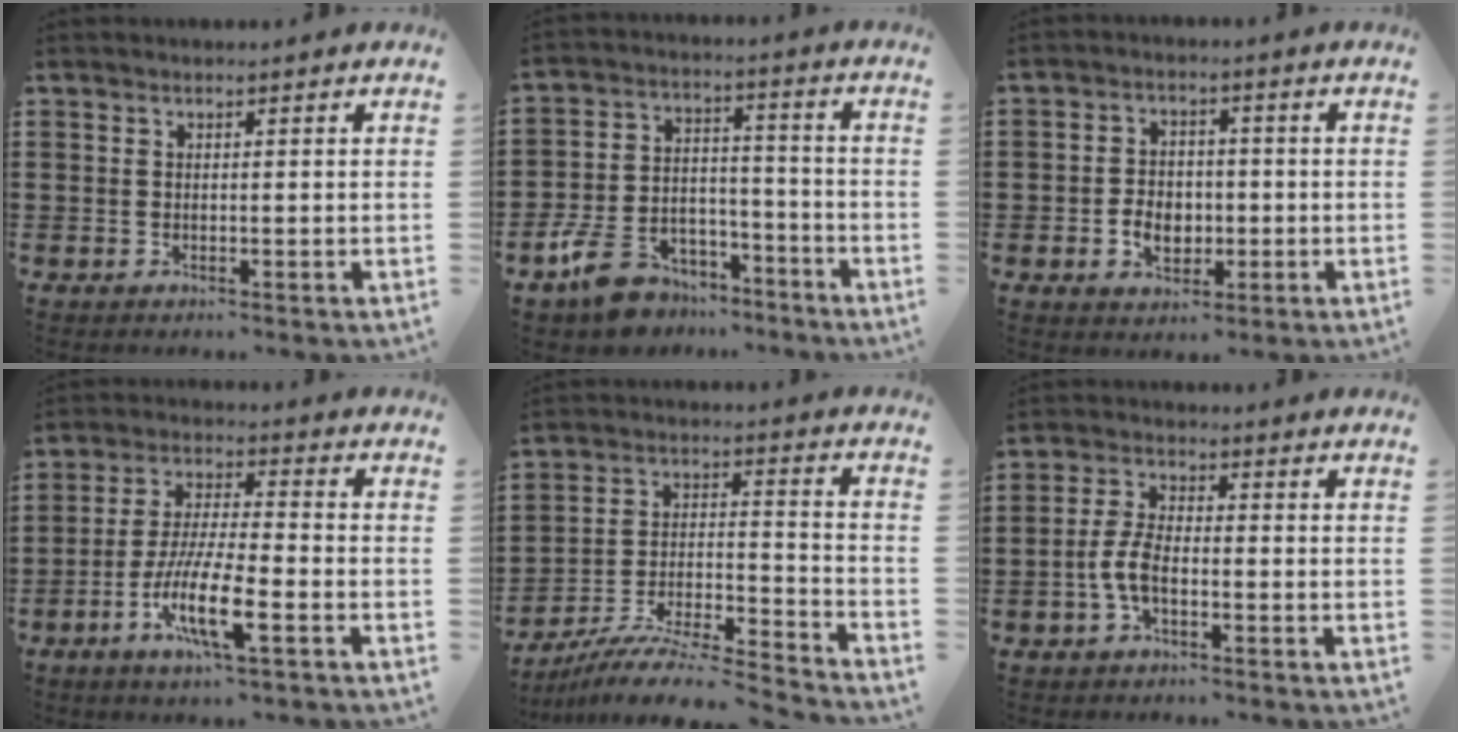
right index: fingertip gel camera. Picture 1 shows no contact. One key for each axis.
{"total": 8.4, "fx": -6.9, "fy": 3.9, "fz": 2.9, "tx": -0.076, "ty": 0.026, "tz": -0.135}
{"total": 4.5, "fx": -1.1, "fy": 3.5, "fz": 2.7, "tx": -0.048, "ty": 0.003, "tz": -0.024}
{"total": 10.4, "fx": -4.8, "fy": 2.1, "fz": 9.0, "tx": -0.198, "ty": -0.013, "tz": -0.096}
{"total": 8.4, "fx": -7.8, "fy": 0.2, "fz": 3.1, "tx": -0.056, "ty": -0.004, "tz": -0.160}
{"total": 4.7, "fx": -1.7, "fy": 2.0, "fz": 3.9, "tx": -0.103, "ty": -0.005, "tz": -0.041}